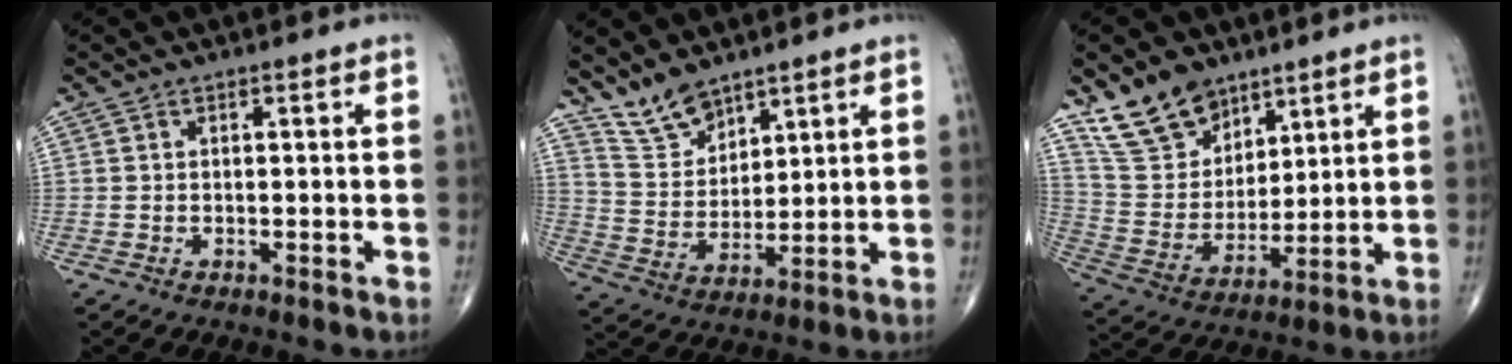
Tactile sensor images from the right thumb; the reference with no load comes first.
{"total": 8.1, "force": [6.7, 3.6, 2.7], "torque": [-0.035, -0.045, 0.142]}
{"total": 13.0, "force": [9.3, 7.8, 4.7], "torque": [-0.058, -0.054, 0.191]}